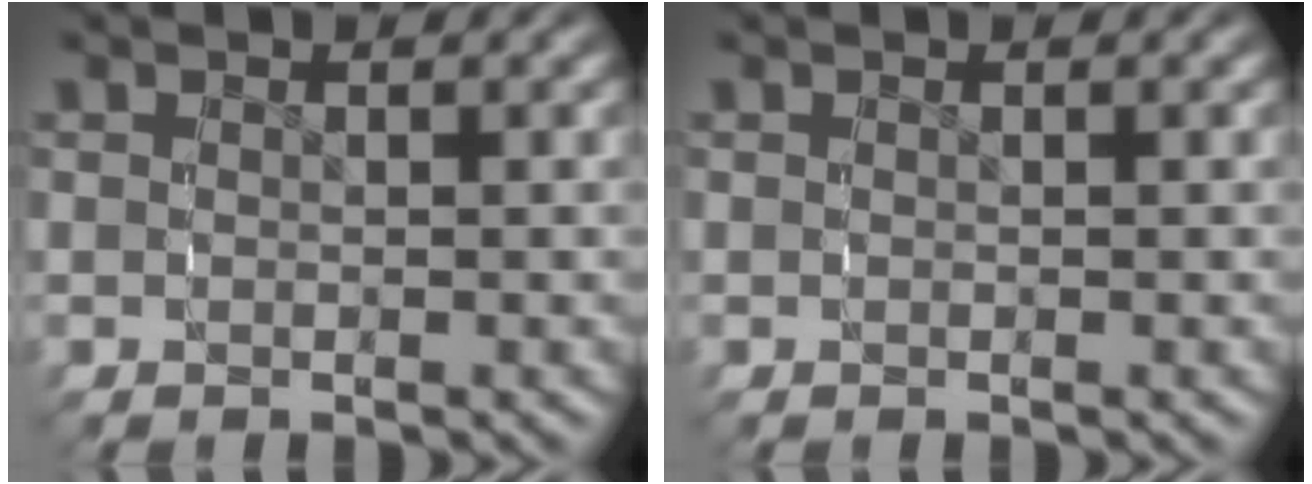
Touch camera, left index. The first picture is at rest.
{"total": 0.0}